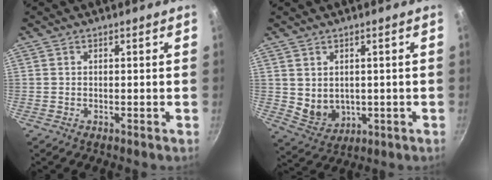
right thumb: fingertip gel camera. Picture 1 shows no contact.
{"total": 5.8, "force": [0.8, 4.5, 3.5], "torque": [-0.046, -0.016, 0.035]}